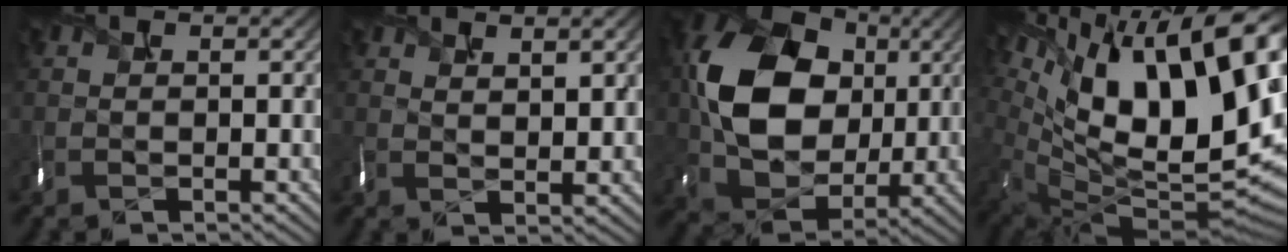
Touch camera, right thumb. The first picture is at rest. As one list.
[{"total": 2.9, "force": [2.1, 0.7, 1.9], "torque": [-0.038, -0.004, 0.046]}, {"total": 14.4, "force": [1.7, 11.4, 8.7], "torque": [-0.182, -0.002, 0.030]}, {"total": 19.3, "force": [5.0, 9.0, 16.3], "torque": [-0.273, 0.008, 0.101]}]